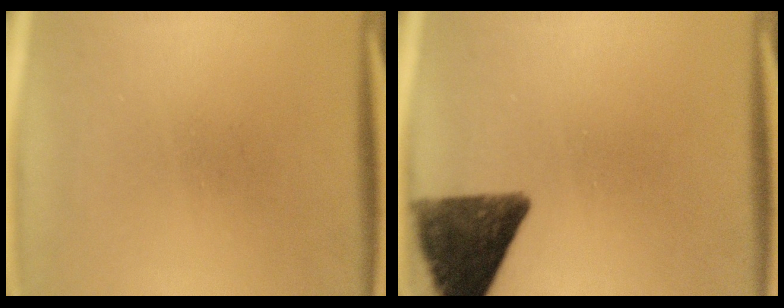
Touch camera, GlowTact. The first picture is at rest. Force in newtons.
{"total": 11.4}